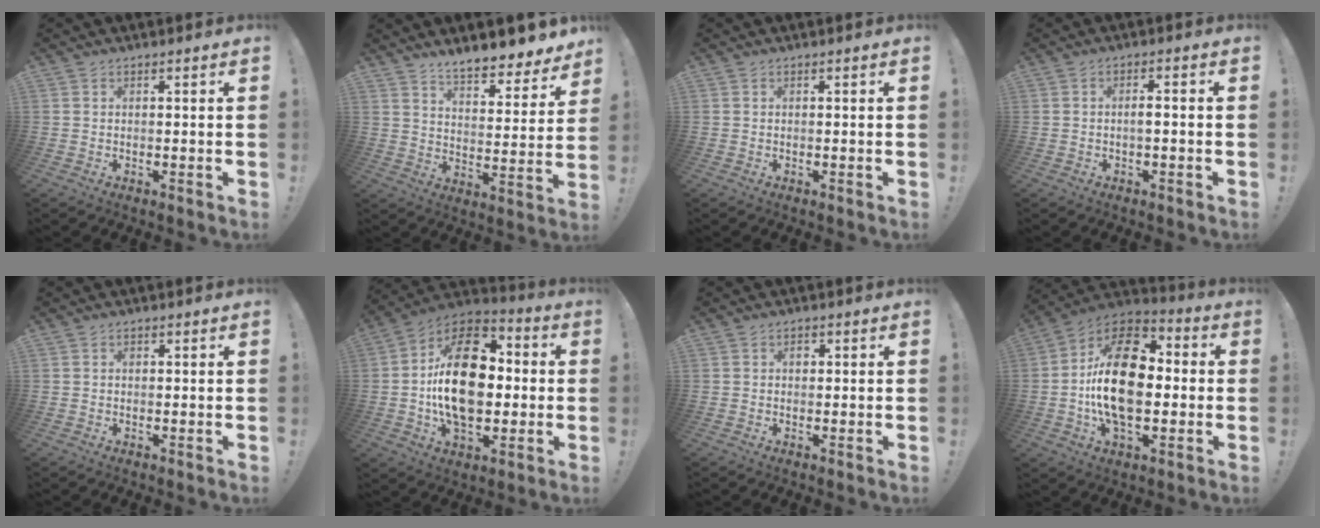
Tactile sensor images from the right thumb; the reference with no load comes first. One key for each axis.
{"total": 9.9, "fx": 8.9, "fy": 2.1, "fz": 3.7, "tx": -0.057, "ty": -0.078, "tz": 0.156}
{"total": 0.0}
{"total": 2.2, "fx": -0.7, "fy": 0.3, "fz": 2.0, "tx": -0.035, "ty": 0.007, "tz": -0.015}
{"total": 0.5, "fx": 0.2, "fy": 0.5, "fz": 0.2, "tx": 0.003, "ty": -0.001, "tz": 0.002}
{"total": 25.0, "fx": 0.6, "fy": 15.8, "fz": 19.3, "tx": -0.325, "ty": 0.018, "tz": 0.013}
{"total": 1.2, "fx": 0.2, "fy": 1.1, "fz": 0.6, "tx": 0.002, "ty": -0.001, "tz": -0.002}
{"total": 23.8, "fx": -0.2, "fy": 14.0, "fz": 19.2, "tx": -0.334, "ty": 0.014, "tz": -0.005}